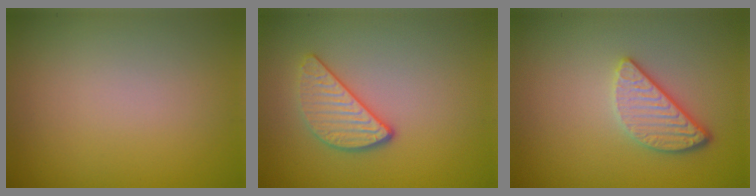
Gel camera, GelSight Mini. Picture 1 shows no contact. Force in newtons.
{"total": 3.0, "press": 2.6, "slide": 1.3}
{"total": 3.2, "press": 2.7, "slide": 1.7}